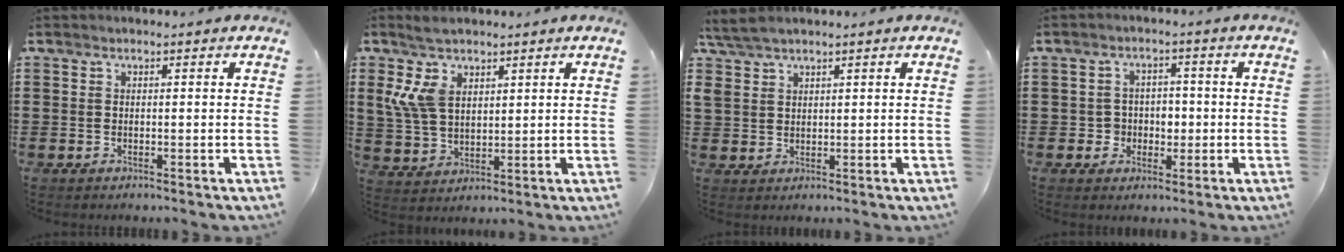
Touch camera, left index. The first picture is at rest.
{"total": 7.6, "force": [4.0, 4.4, 4.7], "torque": [-0.130, 0.002, 0.070]}
{"total": 2.9, "force": [2.4, 1.2, 1.1], "torque": [-0.030, 0.006, 0.046]}
{"total": 3.7, "force": [-0.6, 3.4, 1.2], "torque": [-0.036, 0.007, -0.017]}